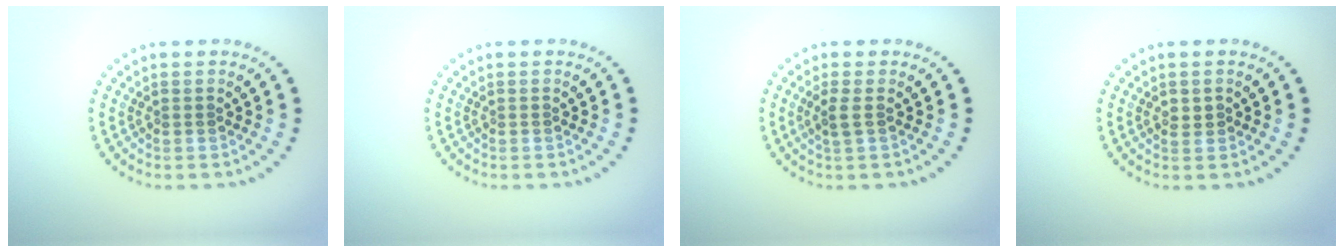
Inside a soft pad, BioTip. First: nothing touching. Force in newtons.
{"total": 0.0}
{"total": 1.5, "press": 1.2, "slide": 0.8}
{"total": 1.0, "press": 1.0, "slide": 0.3}